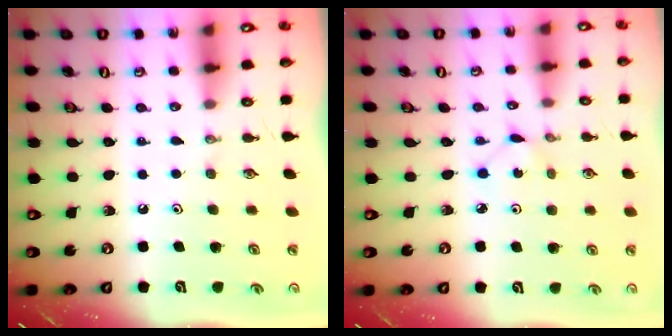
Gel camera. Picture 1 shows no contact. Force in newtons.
{"total": 1.2, "press": 1.2, "slide": 0.2}